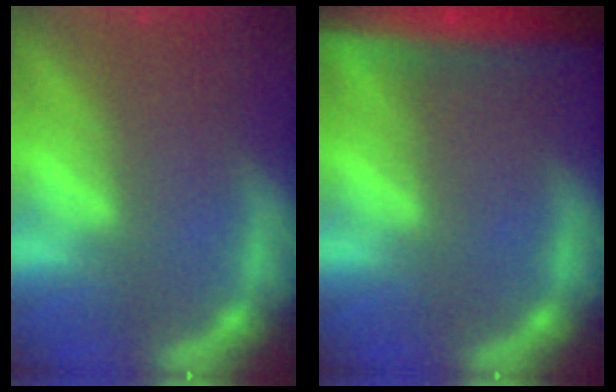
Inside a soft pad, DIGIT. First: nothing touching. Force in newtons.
{"total": 10.0}